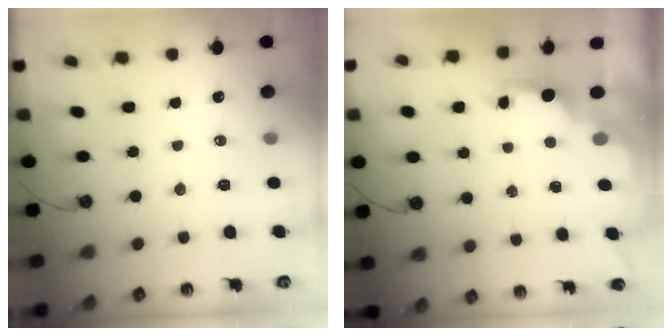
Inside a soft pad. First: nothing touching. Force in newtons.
{"total": 2.0, "press": 1.9, "slide": 0.8}